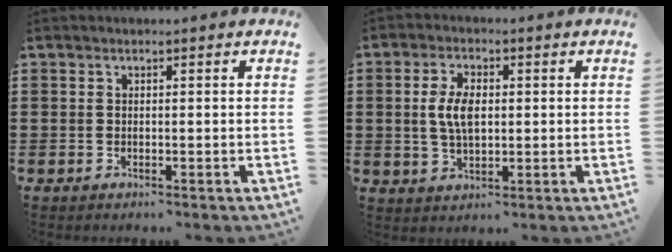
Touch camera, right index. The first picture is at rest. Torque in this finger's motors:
{"motor_torque": [1.31, 0.25, 0.60, 0.16]}